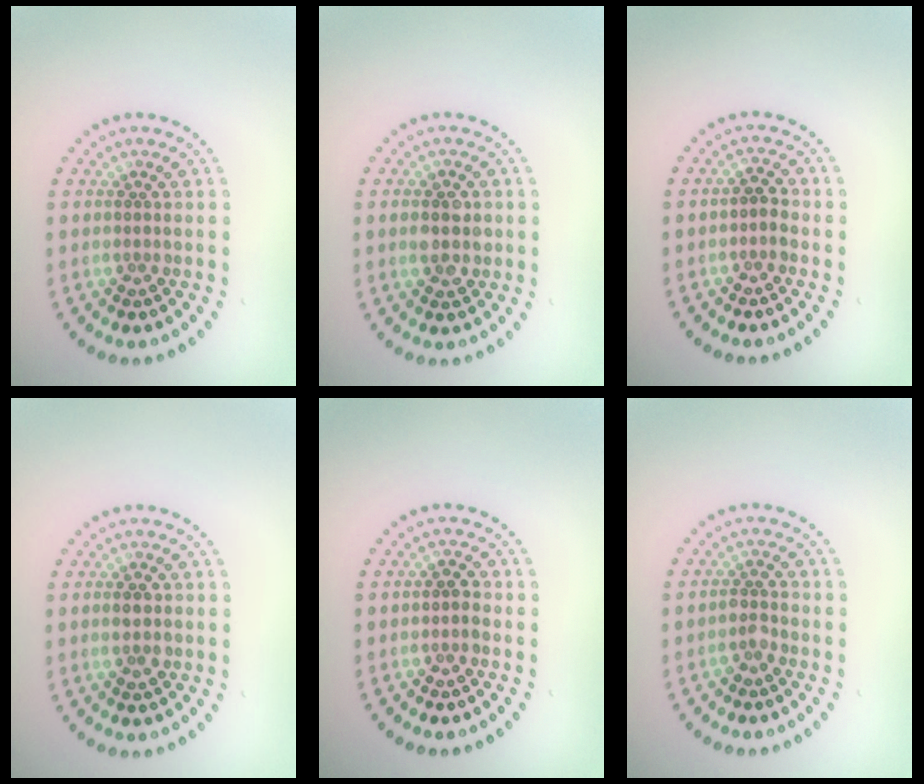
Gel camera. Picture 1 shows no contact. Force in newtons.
{"total": 2.7, "press": 2.7, "slide": 0.2}
{"total": 1.2, "press": 1.0, "slide": 0.7}
{"total": 1.6, "press": 1.5, "slide": 0.5}
{"total": 1.0, "press": 0.9, "slide": 0.3}
{"total": 1.3, "press": 1.1, "slide": 0.7}